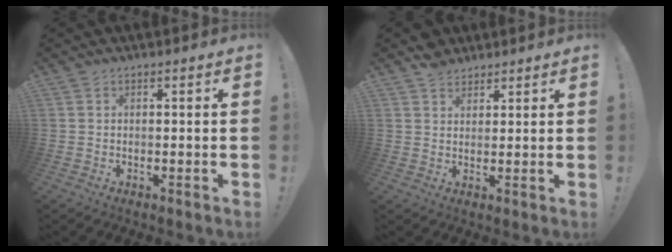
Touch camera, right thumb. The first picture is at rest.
{"total": 4.6, "force": [3.6, 2.8, 0.7], "torque": [-0.001, -0.016, 0.066]}